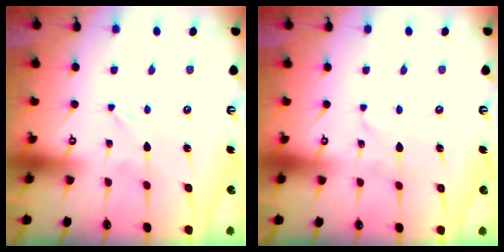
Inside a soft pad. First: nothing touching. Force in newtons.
{"total": 1.7, "press": 1.7, "slide": 0.2}